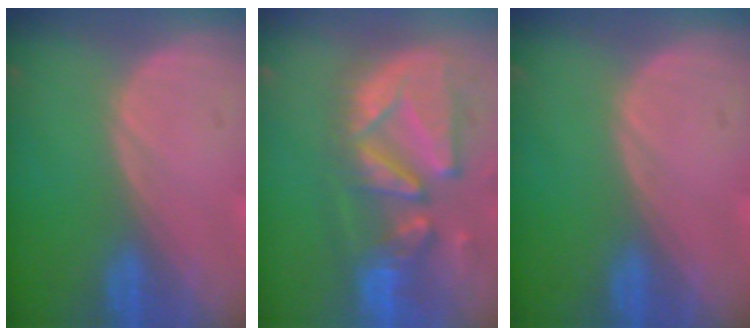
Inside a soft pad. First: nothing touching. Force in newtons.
{"total": 13.1, "press": 11.4, "slide": 6.5}
{"total": 0.0}